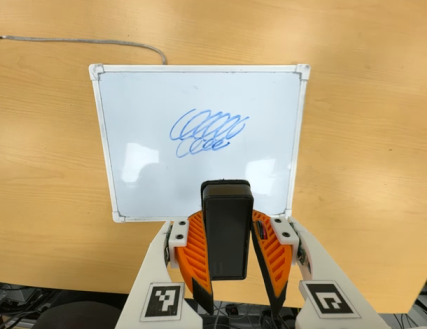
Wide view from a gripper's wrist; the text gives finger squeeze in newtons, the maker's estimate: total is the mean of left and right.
{"total": 8.5, "left": 6.8, "right": 10.1}